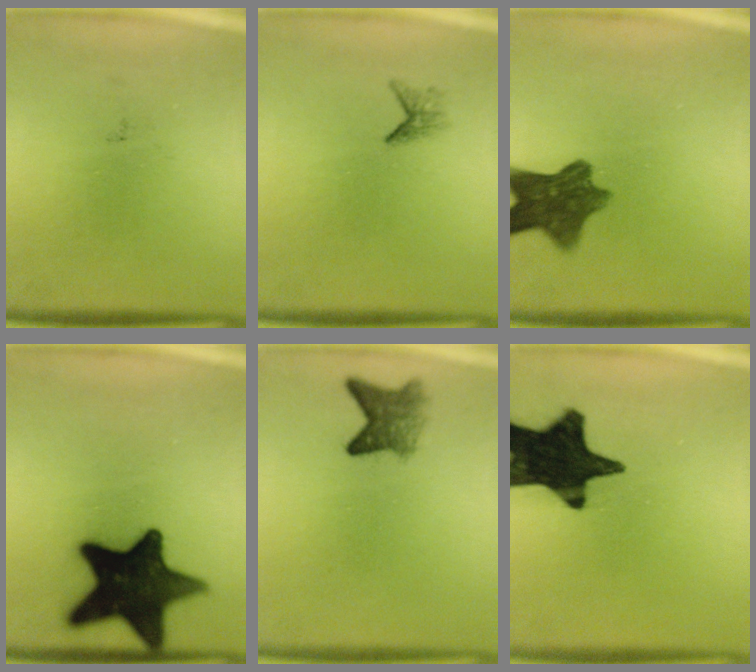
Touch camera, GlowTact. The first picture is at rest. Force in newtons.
{"total": 1.2}
{"total": 9.1}
{"total": 19.1}
{"total": 4.0}
{"total": 19.2}